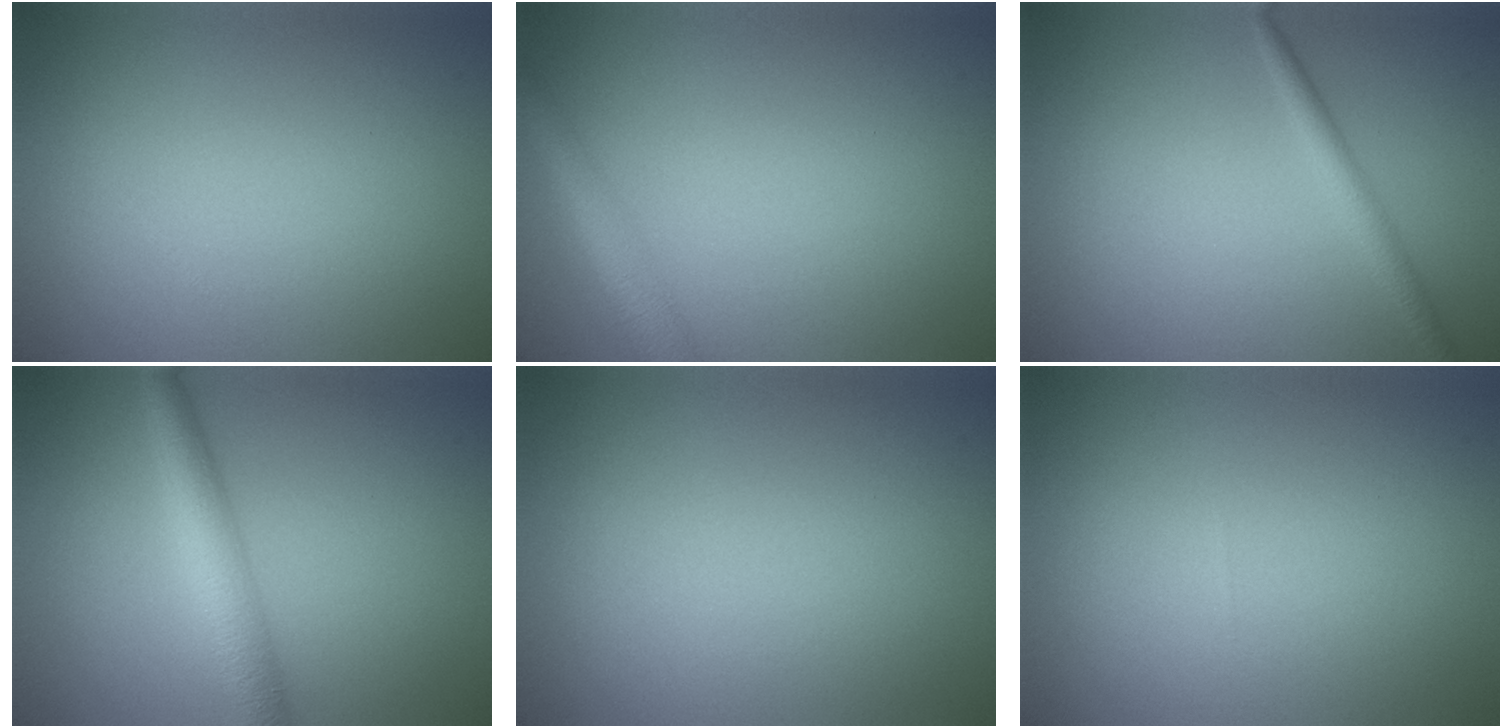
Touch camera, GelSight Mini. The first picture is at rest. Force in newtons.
{"total": 3.5, "press": 3.5, "slide": 0.1}
{"total": 1.8, "press": 1.8, "slide": 0.0}
{"total": 4.3, "press": 4.3, "slide": 0.1}
{"total": 0.0}
{"total": 0.0}